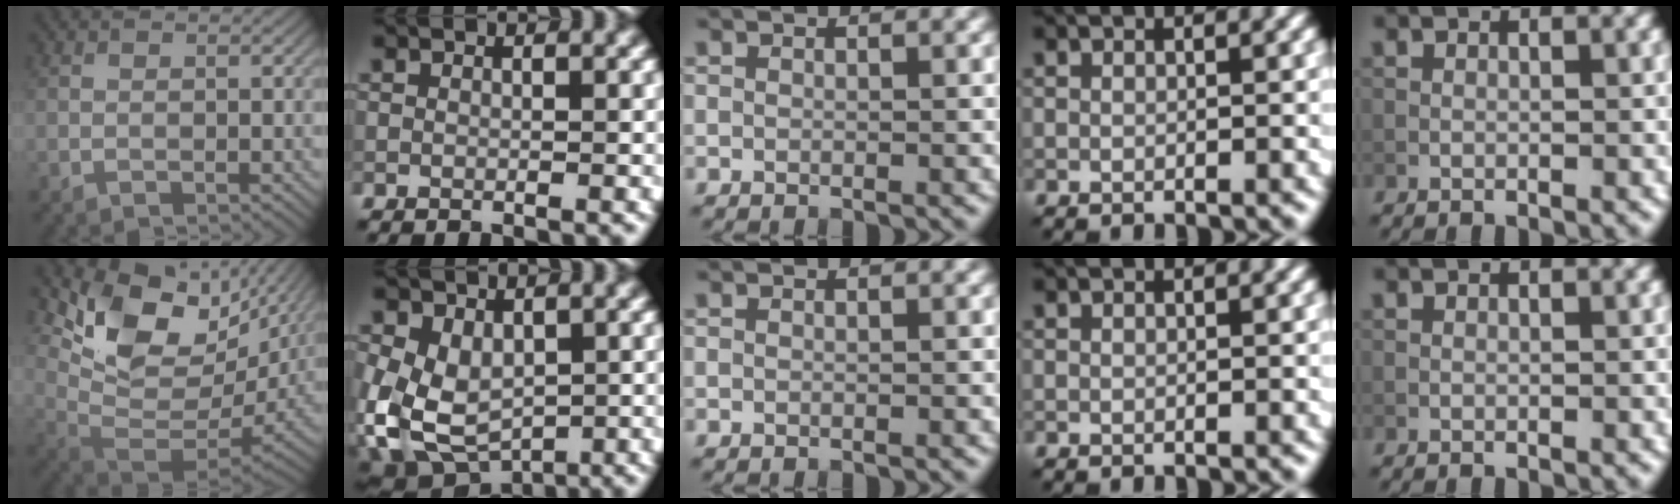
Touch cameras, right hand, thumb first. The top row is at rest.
{"thumb": {"total": 15.1, "force": [6.3, 8.5, 10.9], "torque": [-0.209, -0.006, 0.130]}, "index": {"total": 8.4, "force": [-1.0, 6.1, 5.8], "torque": [-0.129, -0.024, -0.007]}}